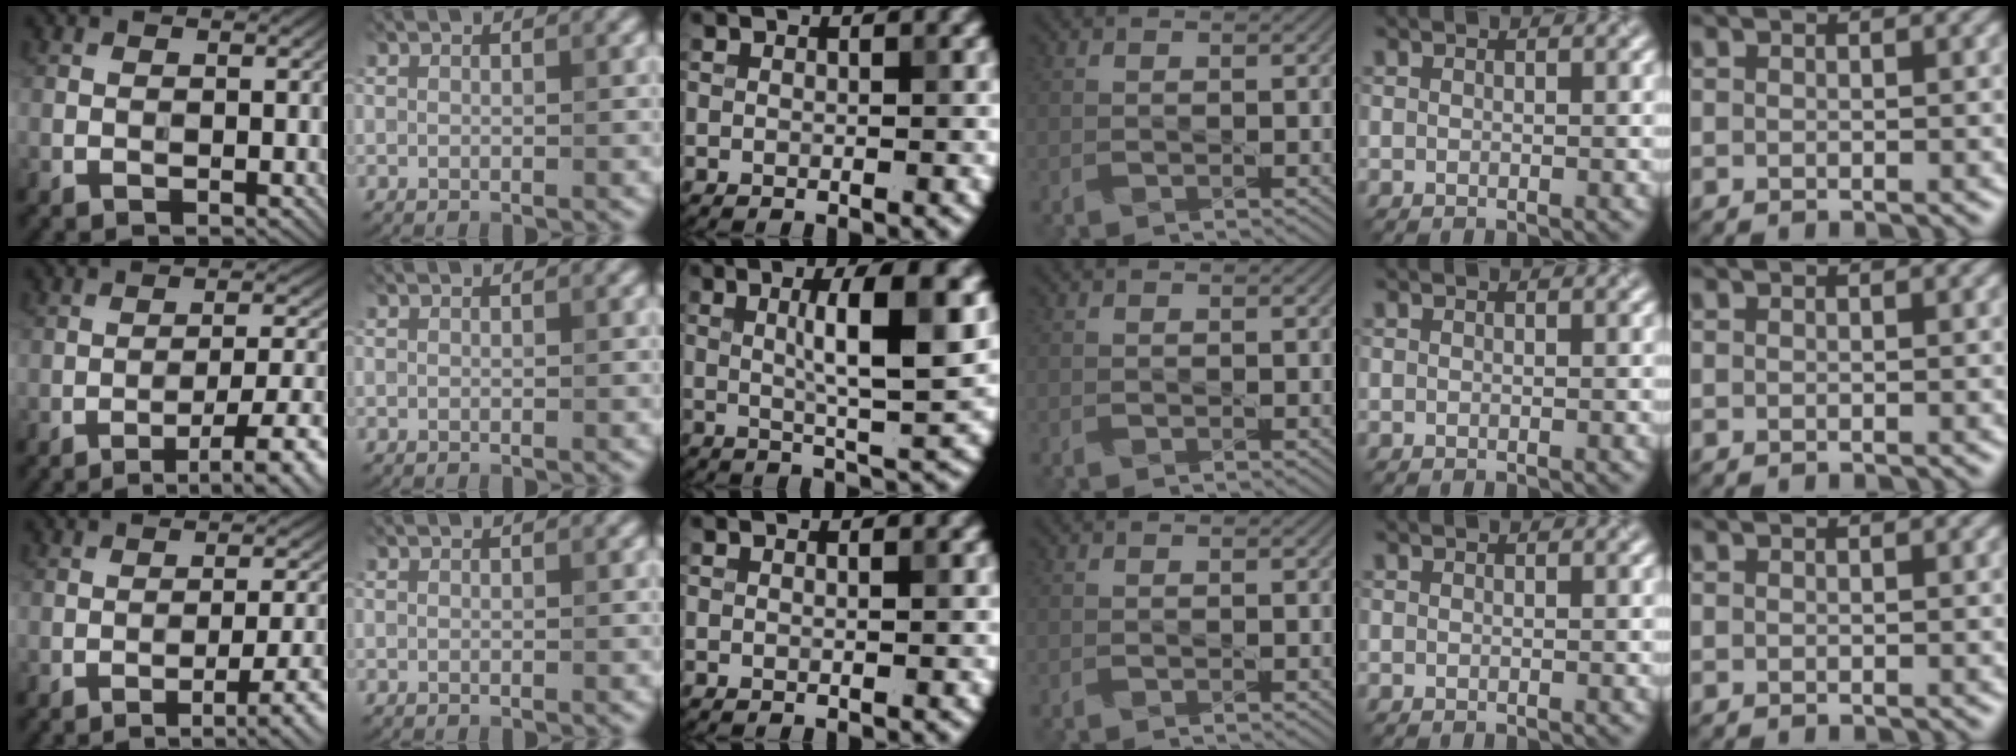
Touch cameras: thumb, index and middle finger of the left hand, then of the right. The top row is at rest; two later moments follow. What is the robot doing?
{"motion": "pour", "object": "measuring cup"}